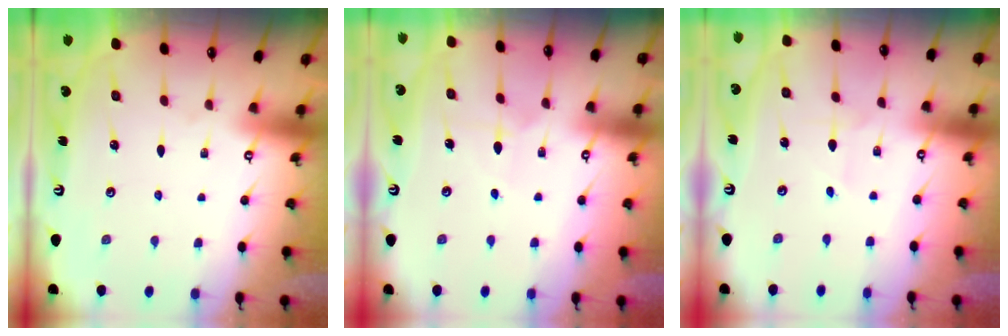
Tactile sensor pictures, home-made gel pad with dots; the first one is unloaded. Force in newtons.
{"total": 5.5, "press": 5.5, "slide": 0.5}
{"total": 1.6, "press": 1.6, "slide": 0.1}